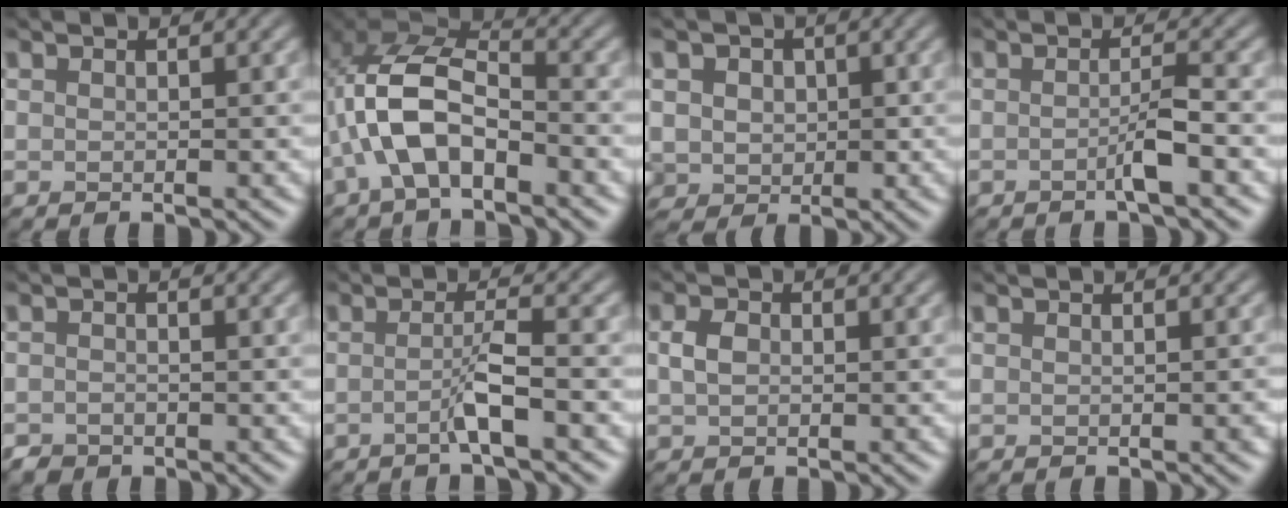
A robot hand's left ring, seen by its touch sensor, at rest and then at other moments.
{"total": 7.7, "force": [-3.7, 3.5, 5.7], "torque": [-0.123, 0.013, -0.082]}
{"total": 2.8, "force": [-0.9, 2.4, 0.9], "torque": [-0.018, -0.003, -0.029]}
{"total": 2.6, "force": [-1.9, -0.1, 1.8], "torque": [-0.030, -0.005, -0.040]}
{"total": 1.2, "force": [-1.1, 0.4, -0.2], "torque": [0.005, -0.005, -0.023]}
{"total": 2.8, "force": [-2.0, -0.3, 1.9], "torque": [-0.037, -0.009, -0.046]}
{"total": 1.5, "force": [-1.0, 1.0, 0.7], "torque": [-0.017, -0.003, -0.022]}
{"total": 0.8, "force": [0.0, 0.3, 0.7], "torque": [-0.012, -0.002, 0.000]}